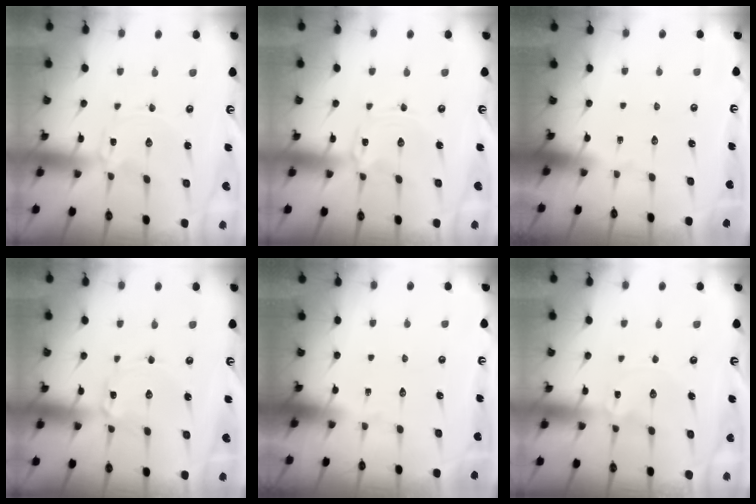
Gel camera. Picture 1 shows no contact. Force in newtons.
{"total": 0.6, "press": 0.6, "slide": 0.1}
{"total": 0.0}
{"total": 1.9, "press": 1.9, "slide": 0.2}
{"total": 0.0}
{"total": 0.8, "press": 0.8, "slide": 0.2}